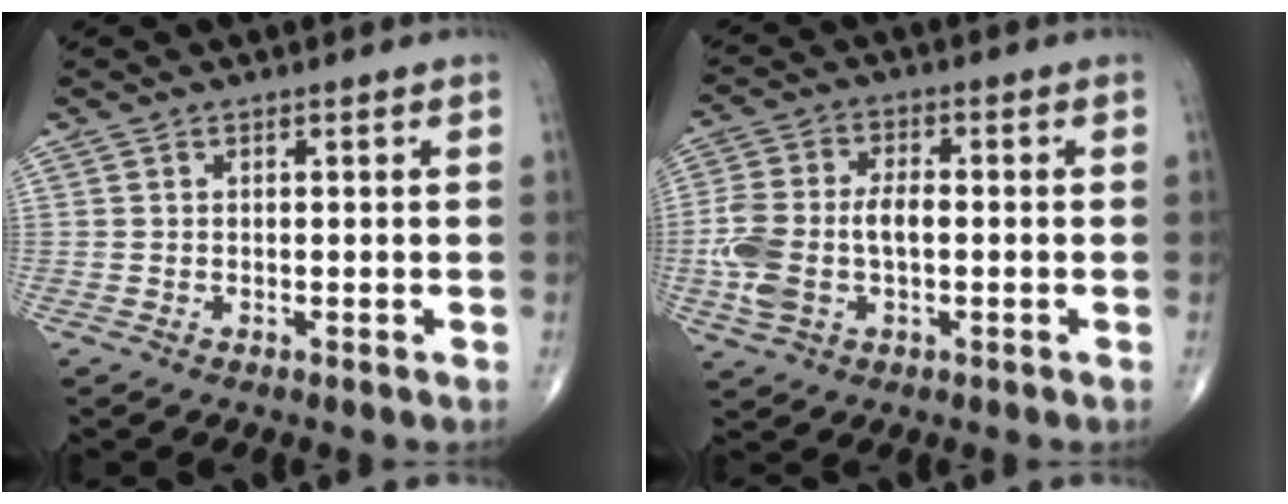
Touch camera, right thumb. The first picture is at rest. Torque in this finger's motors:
{"motor_torque": [0.13, 0.20, 1.00, -0.28, 0.08]}